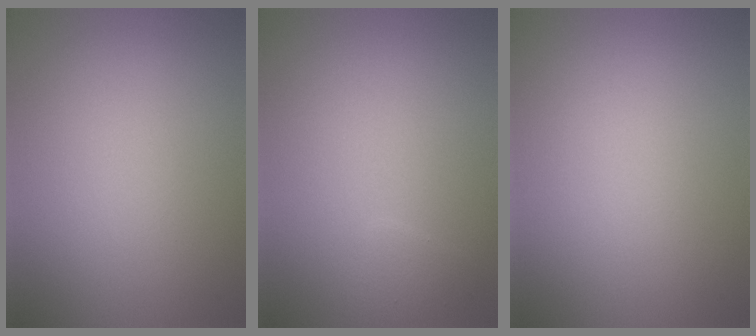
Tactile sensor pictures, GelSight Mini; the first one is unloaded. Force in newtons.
{"total": 1.2, "press": 1.2, "slide": 0.1}
{"total": 0.0}